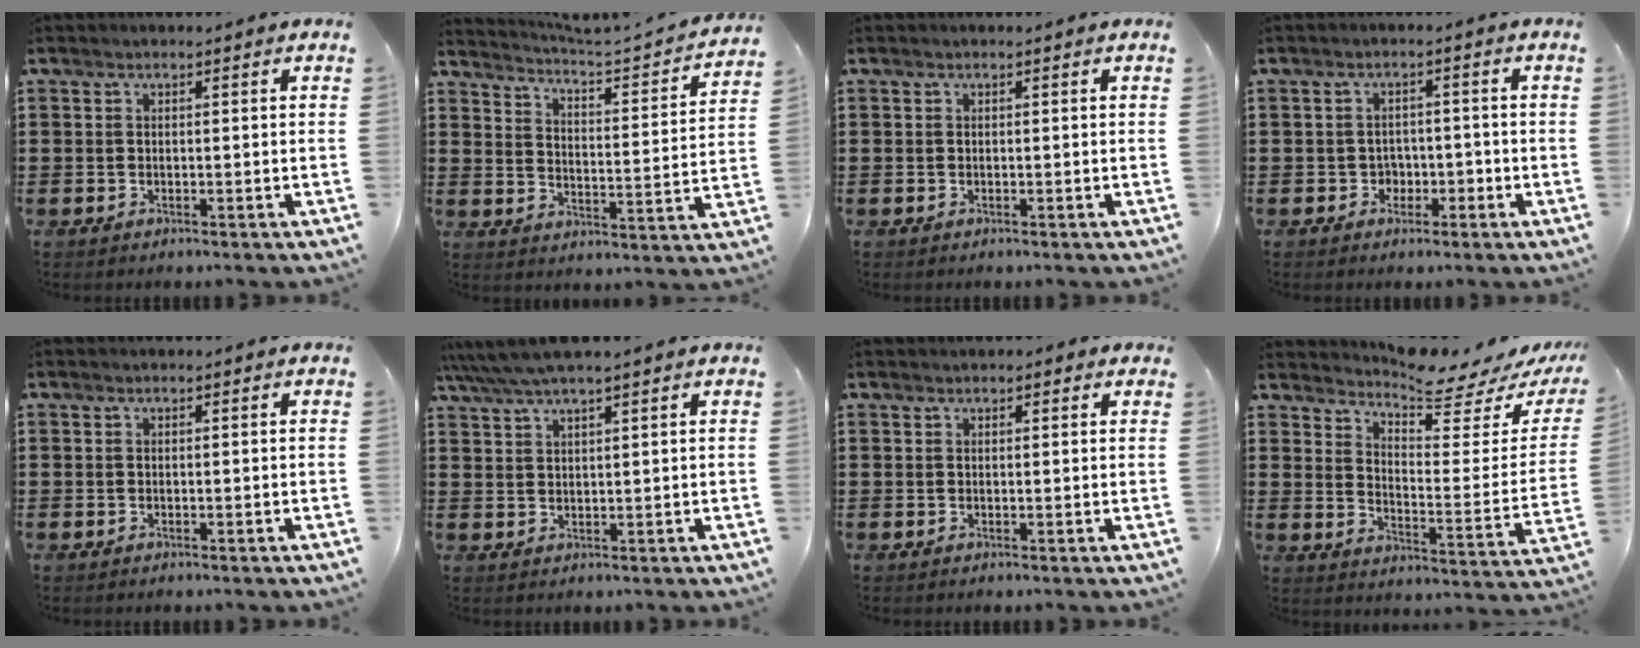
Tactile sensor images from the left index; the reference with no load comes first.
{"total": 2.4, "force": [2.3, -0.3, 0.7], "torque": [-0.031, -0.029, 0.027]}
{"total": 0.0}
{"total": 2.3, "force": [-1.0, 2.0, 0.7], "torque": [-0.023, 0.004, -0.026]}
{"total": 0.0}
{"total": 3.9, "force": [3.3, 0.1, 2.1], "torque": [-0.048, -0.005, 0.060]}
{"total": 1.1, "force": [1.0, 0.4, 0.5], "torque": [-0.010, 0.004, 0.018]}
{"total": 5.9, "force": [5.6, -0.2, 1.8], "torque": [-0.050, -0.056, 0.093]}